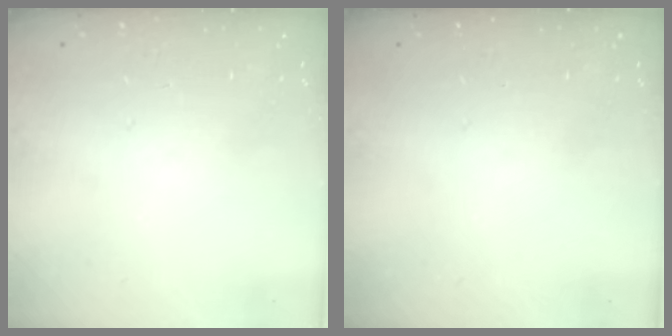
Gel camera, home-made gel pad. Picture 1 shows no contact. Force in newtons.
{"total": 0.0}